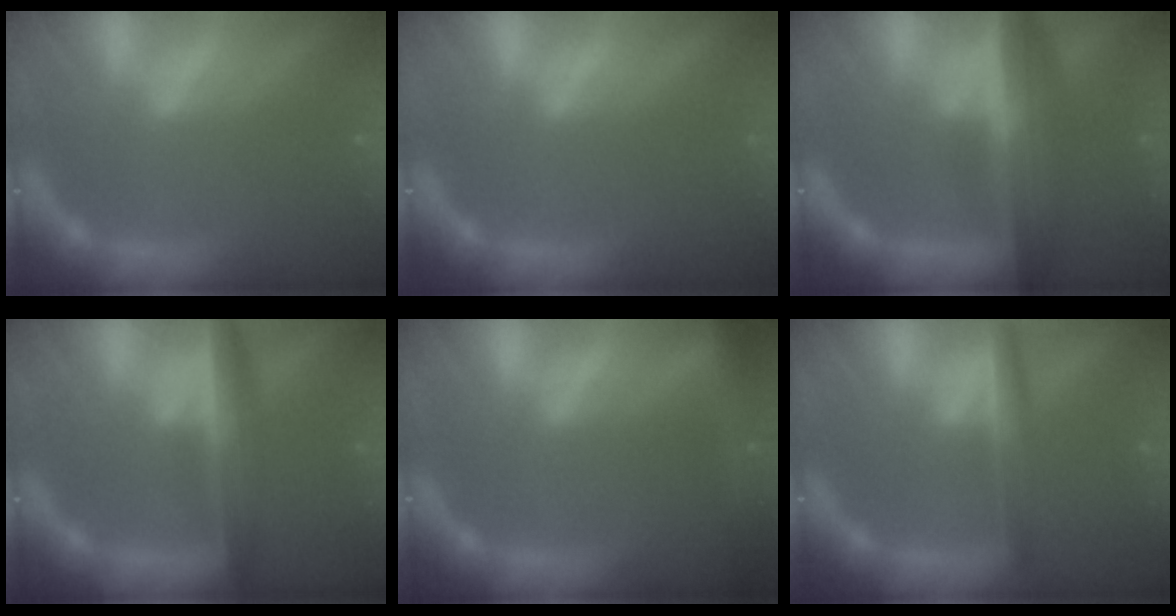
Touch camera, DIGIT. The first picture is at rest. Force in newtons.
{"total": 0.0}
{"total": 8.5}
{"total": 5.5}
{"total": 6.4}
{"total": 3.5}